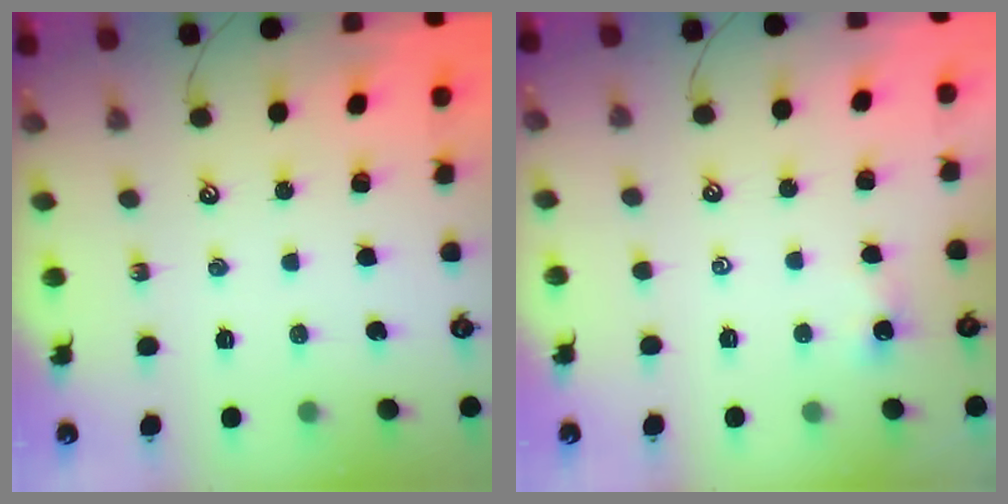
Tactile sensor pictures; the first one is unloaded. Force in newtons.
{"total": 1.4, "press": 1.3, "slide": 0.3}